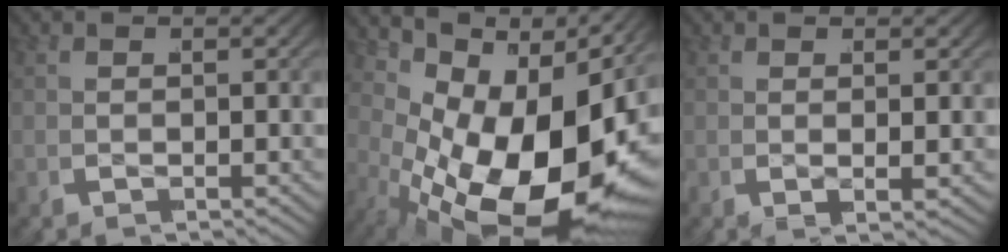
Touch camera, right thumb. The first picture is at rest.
{"total": 20.5, "force": [-1.3, 12.0, 16.6], "torque": [-0.284, -0.030, 0.006]}
{"total": 0.8, "force": [0.3, 0.2, 0.7], "torque": [-0.015, -0.003, 0.005]}